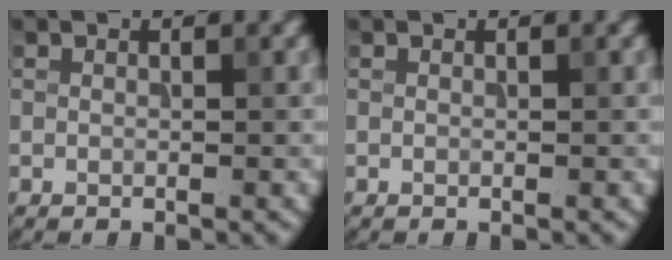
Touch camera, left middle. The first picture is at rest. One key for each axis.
{"total": 0.0}